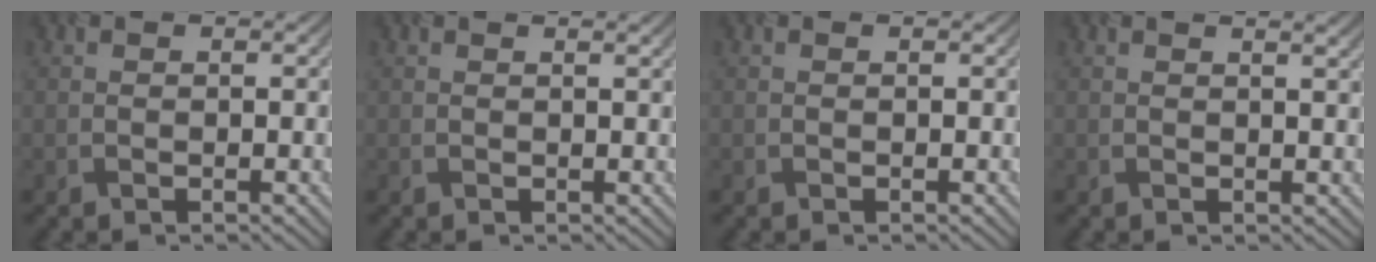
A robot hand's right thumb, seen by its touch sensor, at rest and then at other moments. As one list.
[{"total": 1.0, "force": [0.6, 0.1, 0.7], "torque": [-0.012, 0.001, 0.008]}, {"total": 0.0}, {"total": 2.0, "force": [1.2, 0.4, 1.6], "torque": [-0.022, 0.000, 0.012]}]